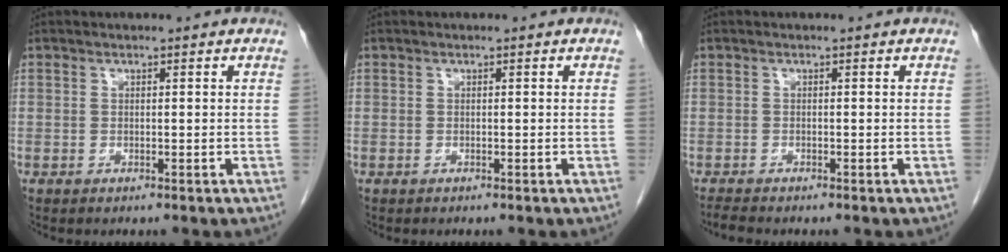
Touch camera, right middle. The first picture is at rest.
{"total": 0.0}
{"total": 1.2, "force": [-1.2, -0.2, 0.3], "torque": [-0.014, -0.006, -0.023]}